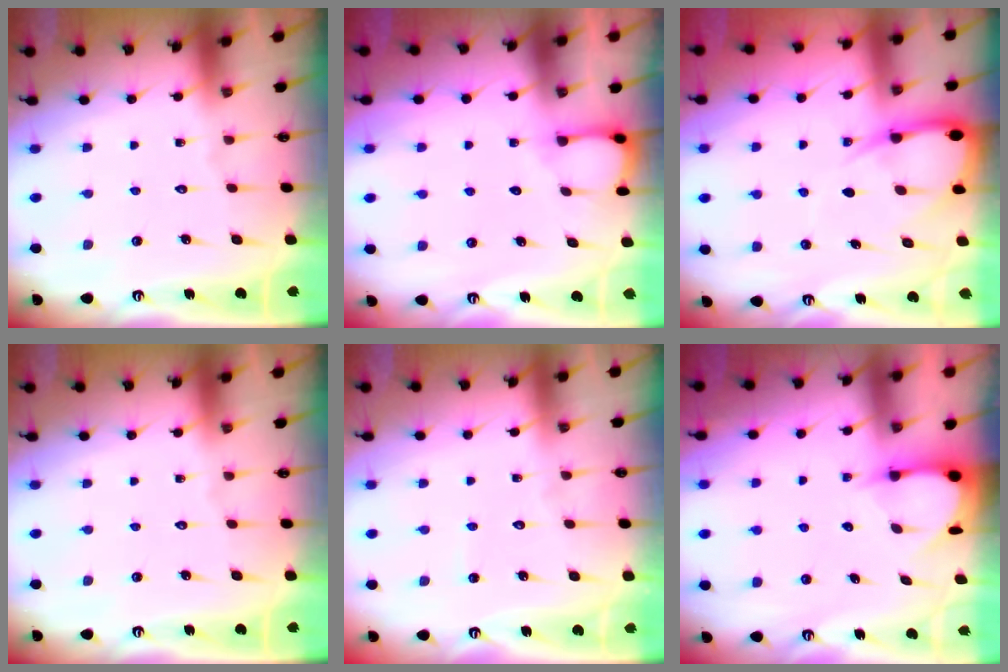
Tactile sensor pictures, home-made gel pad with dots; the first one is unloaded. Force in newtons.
{"total": 3.6, "press": 3.6, "slide": 0.4}
{"total": 8.4, "press": 8.3, "slide": 1.0}
{"total": 0.0}
{"total": 2.9, "press": 2.9, "slide": 0.3}
{"total": 3.5, "press": 3.5, "slide": 0.3}